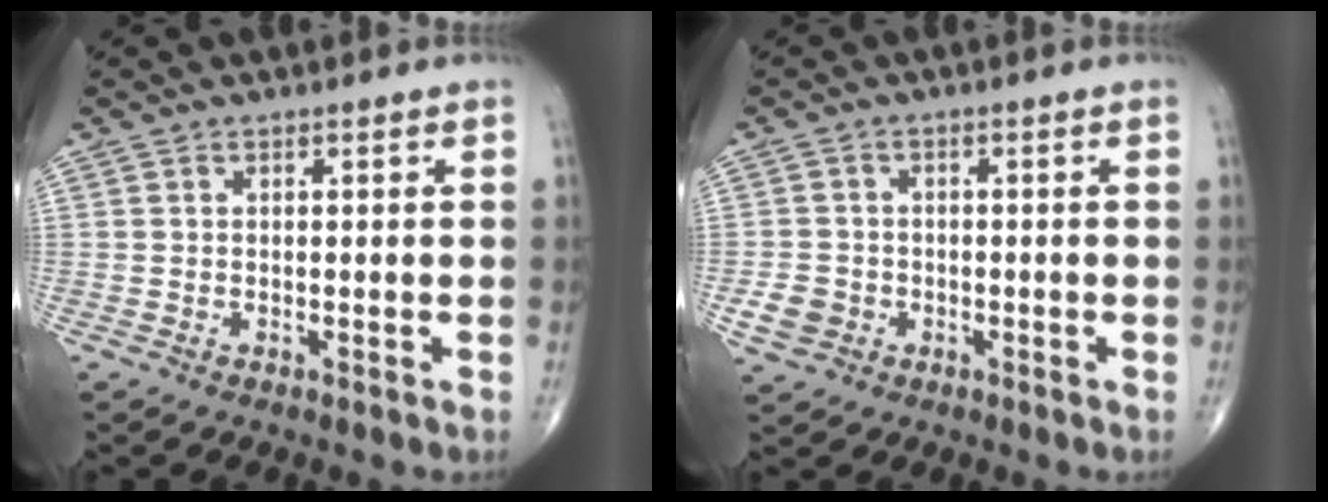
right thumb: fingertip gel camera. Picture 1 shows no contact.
{"total": 4.1, "force": [-1.4, 3.5, 1.5], "torque": [-0.021, 0.008, -0.022]}